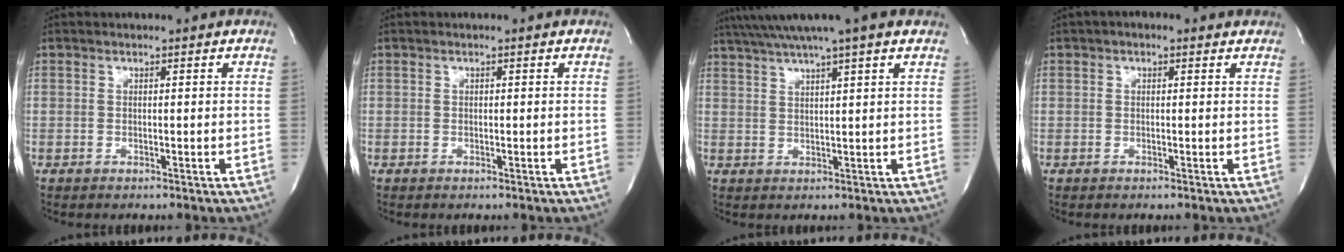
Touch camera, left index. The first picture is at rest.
{"total": 0.0}
{"total": 9.9, "force": [7.6, -0.4, 6.4], "torque": [-0.116, 0.029, 0.107]}
{"total": 1.3, "force": [0.1, 0.9, 0.9], "torque": [-0.018, 0.011, -0.002]}